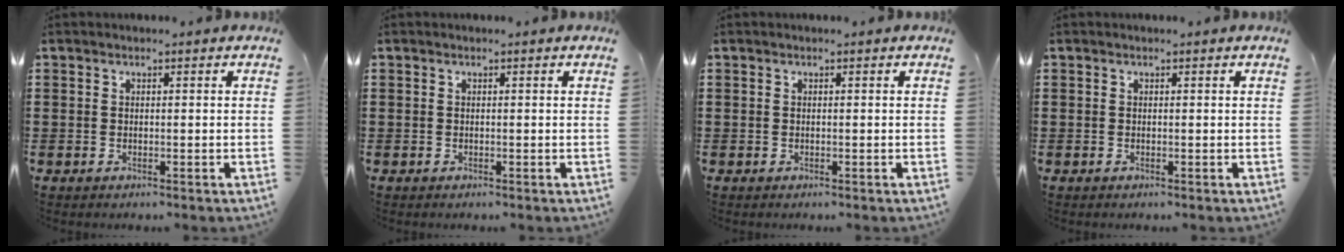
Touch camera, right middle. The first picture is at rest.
{"total": 0.0}
{"total": 0.0}
{"total": 0.0}